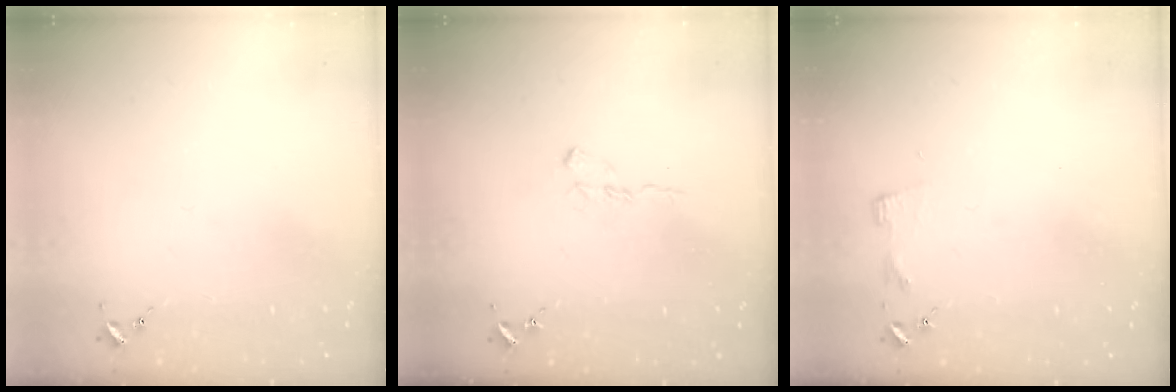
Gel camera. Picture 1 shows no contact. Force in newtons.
{"total": 5.5, "press": 5.5, "slide": 0.6}
{"total": 2.9, "press": 2.9, "slide": 0.3}